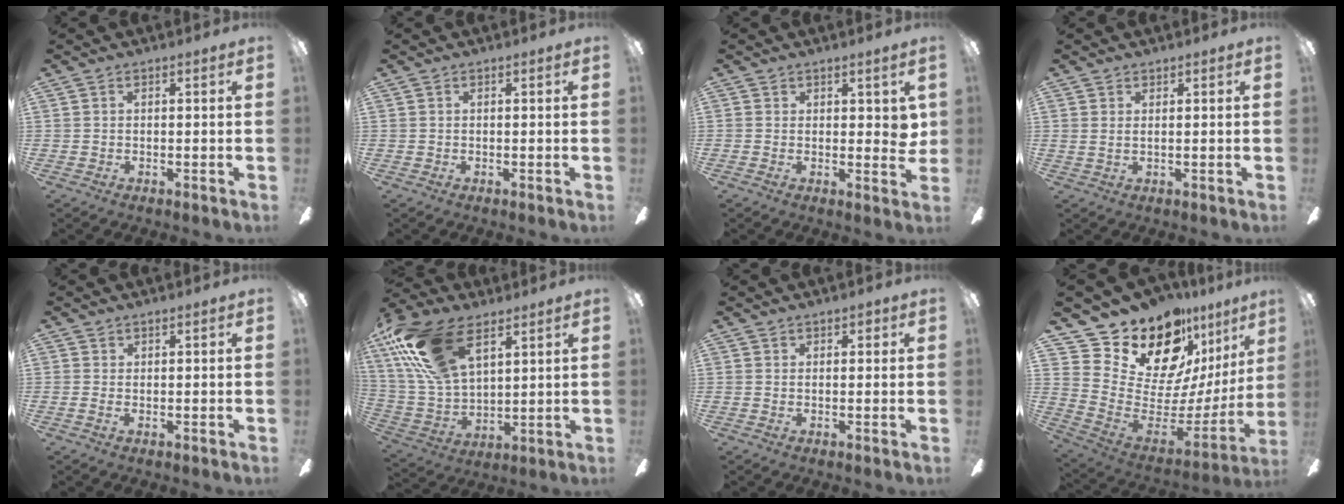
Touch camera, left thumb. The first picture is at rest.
{"total": 0.0}
{"total": 4.0, "force": [1.5, 2.2, 3.0], "torque": [-0.022, -0.009, 0.023]}
{"total": 1.3, "force": [0.9, 0.2, 0.9], "torque": [-0.020, 0.001, 0.015]}
{"total": 0.8, "force": [0.4, 0.1, 0.7], "torque": [-0.014, -0.003, 0.008]}
{"total": 21.5, "force": [11.4, 11.0, 14.6], "torque": [-0.317, -0.024, 0.206]}
{"total": 1.5, "force": [0.9, 0.8, 0.9], "torque": [-0.010, -0.001, 0.013]}
{"total": 18.7, "force": [15.8, 7.4, 6.5], "torque": [-0.125, -0.140, 0.291]}